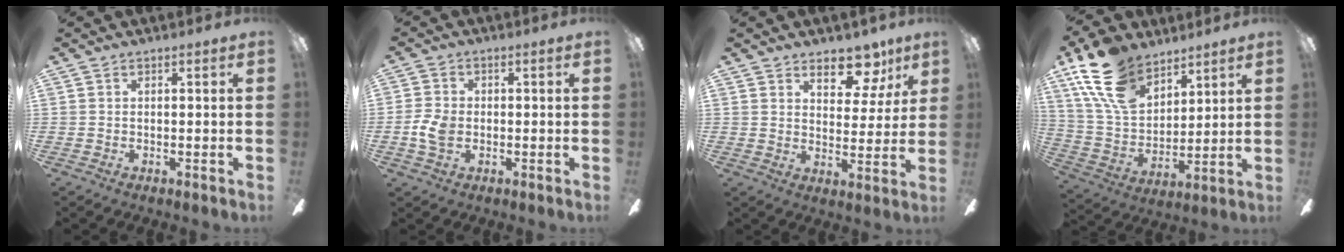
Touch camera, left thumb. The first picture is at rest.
{"total": 5.4, "force": [-1.1, 3.7, 3.7], "torque": [-0.082, 0.003, -0.021]}
{"total": 11.3, "force": [7.5, 5.8, 6.1], "torque": [-0.067, -0.041, 0.129]}
{"total": 18.3, "force": [11.8, 10.2, 9.5], "torque": [-0.217, -0.043, 0.221]}